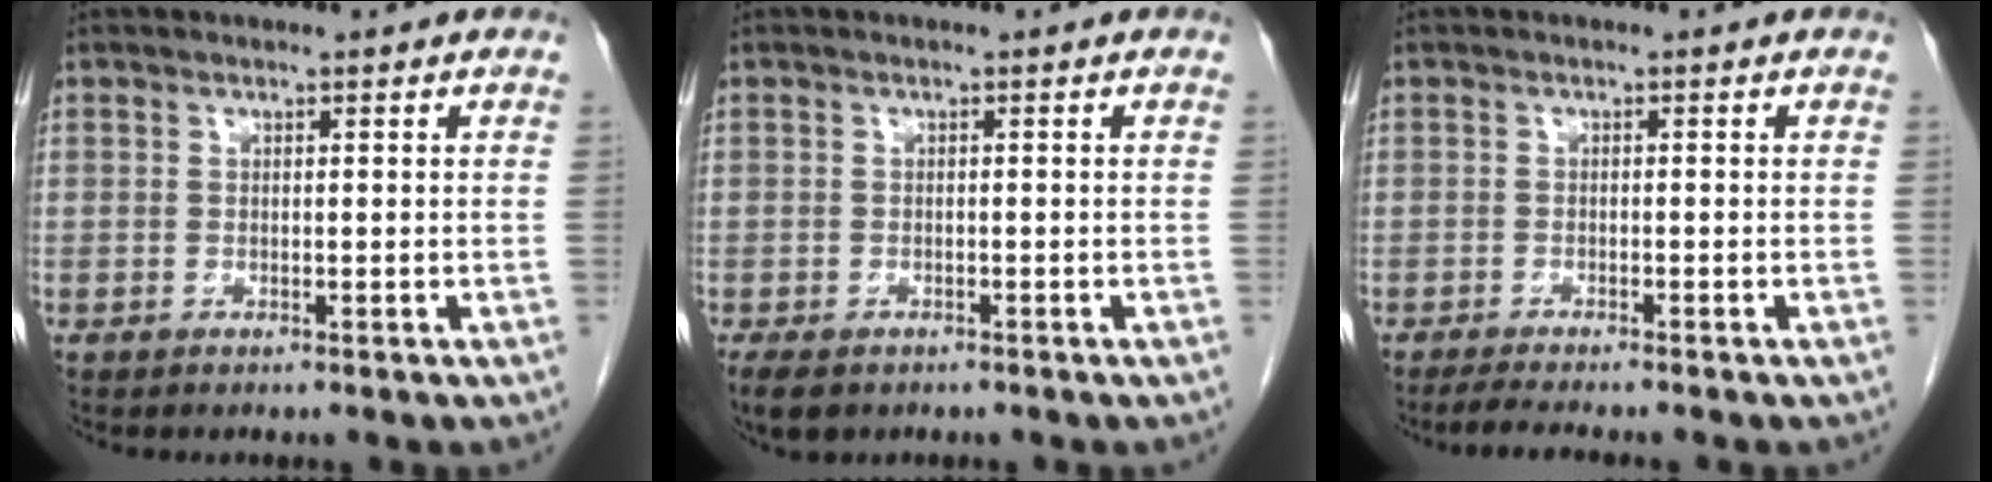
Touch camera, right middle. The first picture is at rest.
{"total": 5.7, "force": [-3.9, 3.1, 2.7], "torque": [-0.047, -0.008, -0.057]}
{"total": 3.9, "force": [-3.3, 0.1, 2.0], "torque": [-0.034, -0.010, -0.052]}